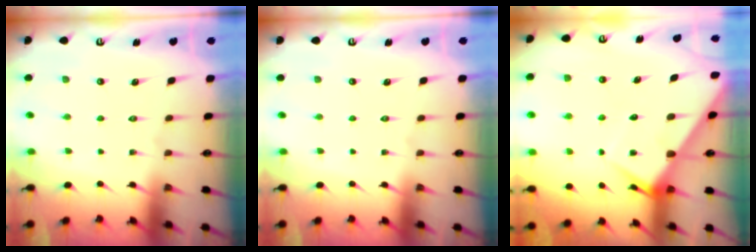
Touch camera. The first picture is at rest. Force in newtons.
{"total": 0.0}
{"total": 6.1, "press": 6.1, "slide": 0.4}